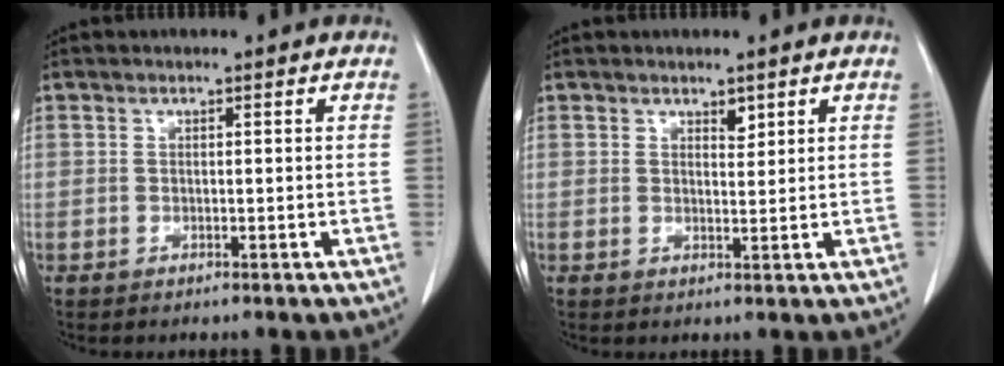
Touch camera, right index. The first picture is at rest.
{"total": 1.5, "force": [1.0, 0.6, 0.8], "torque": [-0.010, -0.005, 0.016]}